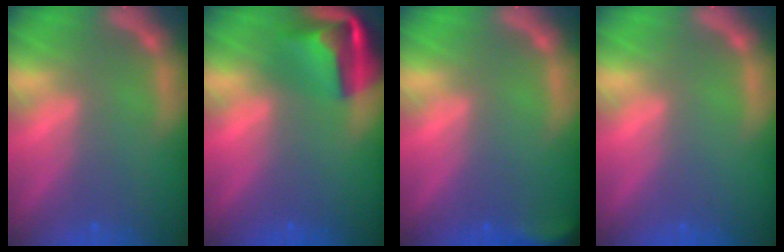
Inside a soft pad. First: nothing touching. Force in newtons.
{"total": 7.4}
{"total": 3.5}
{"total": 0.0}